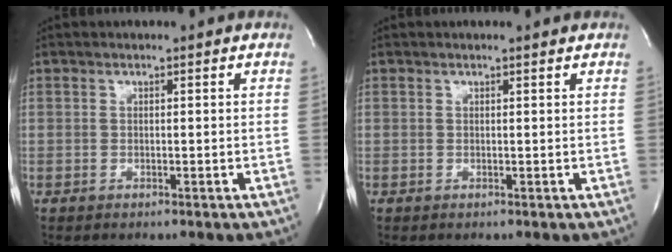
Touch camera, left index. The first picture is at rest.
{"total": 0.7, "force": [0.7, -0.1, 0.1], "torque": [-0.010, -0.002, 0.009]}